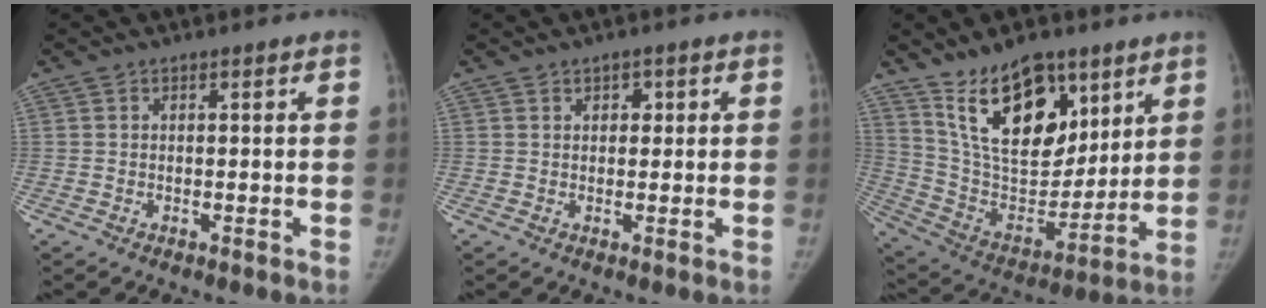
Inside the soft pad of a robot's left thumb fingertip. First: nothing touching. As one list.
[{"total": 2.2, "force": [0.9, 1.6, 1.3], "torque": [-0.005, -0.002, 0.012]}, {"total": 20.8, "force": [12.3, 10.9, 12.8], "torque": [-0.162, -0.071, 0.232]}]